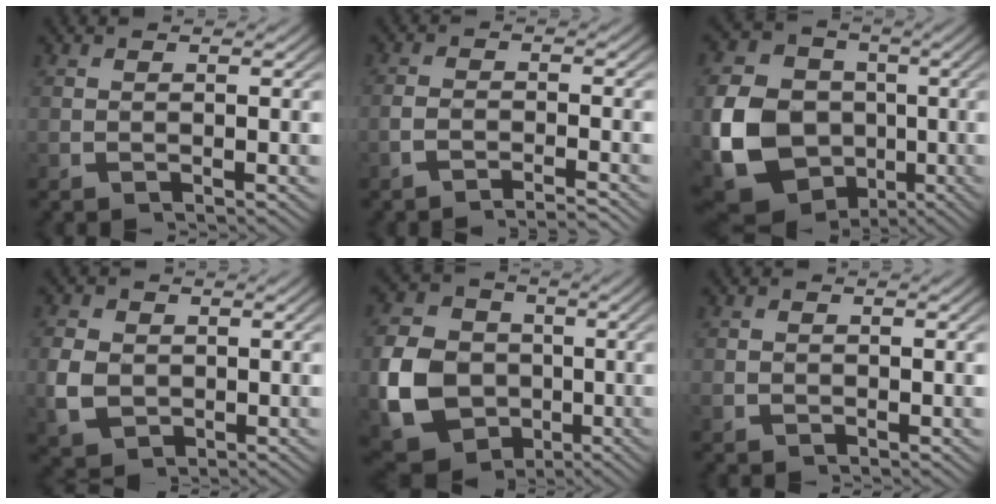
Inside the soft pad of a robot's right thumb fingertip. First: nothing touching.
{"total": 3.0, "force": [-2.7, 0.7, 1.2], "torque": [-0.027, -0.007, -0.045]}
{"total": 16.6, "force": [-3.5, 14.0, 8.2], "torque": [-0.214, -0.081, -0.043]}
{"total": 4.9, "force": [-0.4, 4.1, 2.7], "torque": [-0.076, -0.025, 0.009]}
{"total": 14.7, "force": [-3.3, 12.5, 7.1], "torque": [-0.185, -0.062, -0.044]}
{"total": 0.9, "force": [0.0, 0.7, 0.4], "torque": [-0.013, -0.008, 0.004]}